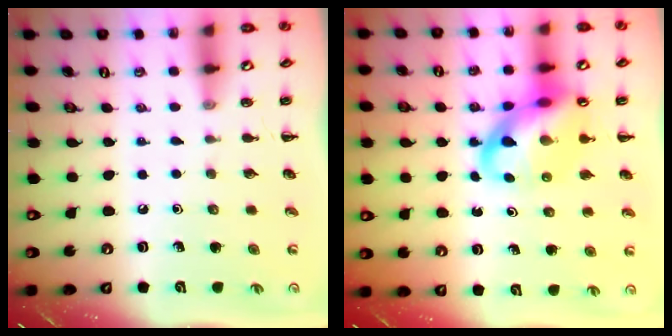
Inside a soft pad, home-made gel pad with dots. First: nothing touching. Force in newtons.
{"total": 15.2, "press": 14.7, "slide": 3.9}